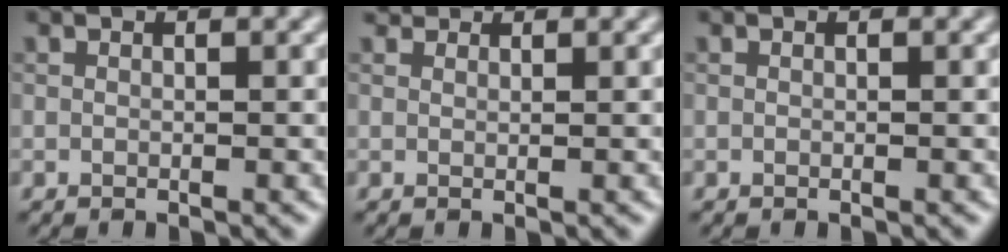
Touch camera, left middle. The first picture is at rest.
{"total": 1.9, "force": [1.7, 0.8, 0.5], "torque": [-0.013, -0.009, 0.023]}
{"total": 0.0}